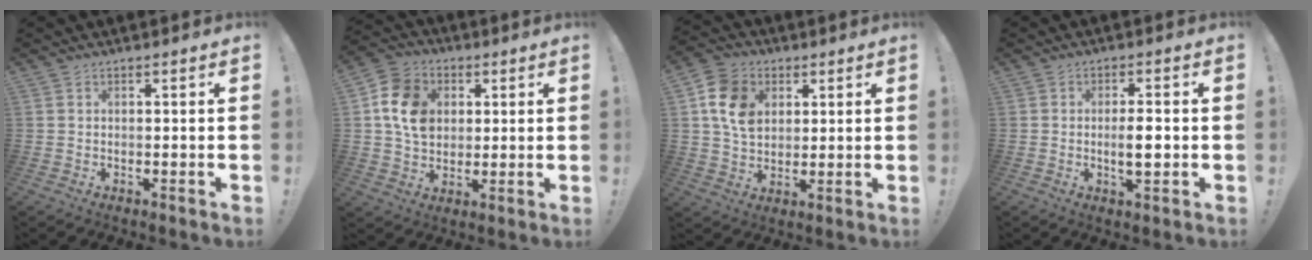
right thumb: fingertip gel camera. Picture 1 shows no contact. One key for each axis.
{"total": 14.0, "fx": 3.1, "fy": 11.3, "fz": 7.7, "tx": -0.119, "ty": 0.004, "tz": 0.065}
{"total": 12.9, "fx": 4.1, "fy": 10.1, "fz": 6.9, "tx": -0.117, "ty": 0.003, "tz": 0.083}
{"total": 5.3, "fx": -0.7, "fy": 1.5, "fz": 5.1, "tx": -0.082, "ty": -0.003, "tz": -0.018}